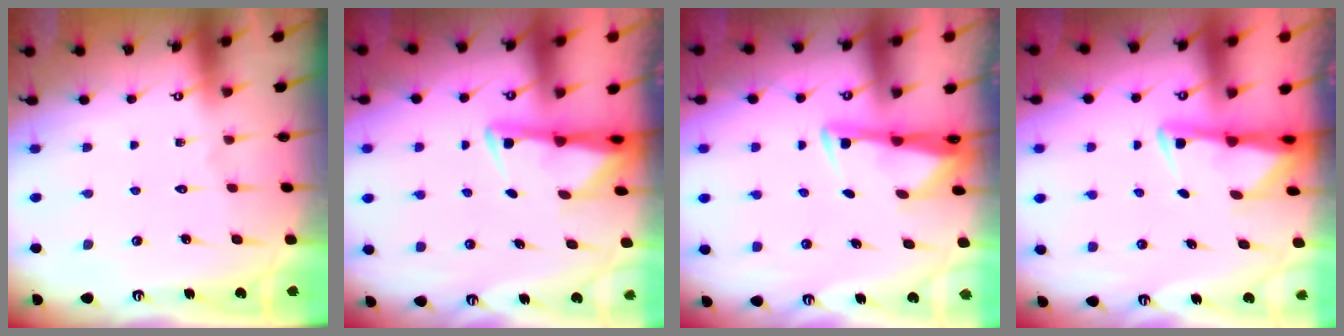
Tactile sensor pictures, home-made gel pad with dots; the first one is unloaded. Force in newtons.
{"total": 2.9, "press": 2.8, "slide": 0.6}
{"total": 3.4, "press": 3.3, "slide": 0.9}
{"total": 2.7, "press": 2.6, "slide": 0.7}